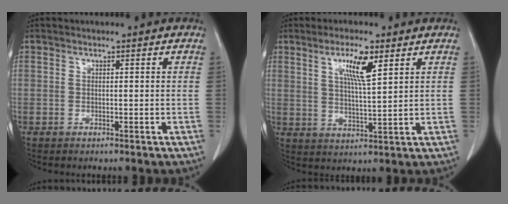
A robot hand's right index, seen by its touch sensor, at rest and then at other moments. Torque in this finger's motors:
{"motor_torque": [0.50, 0.43, 0.18, 0.09]}